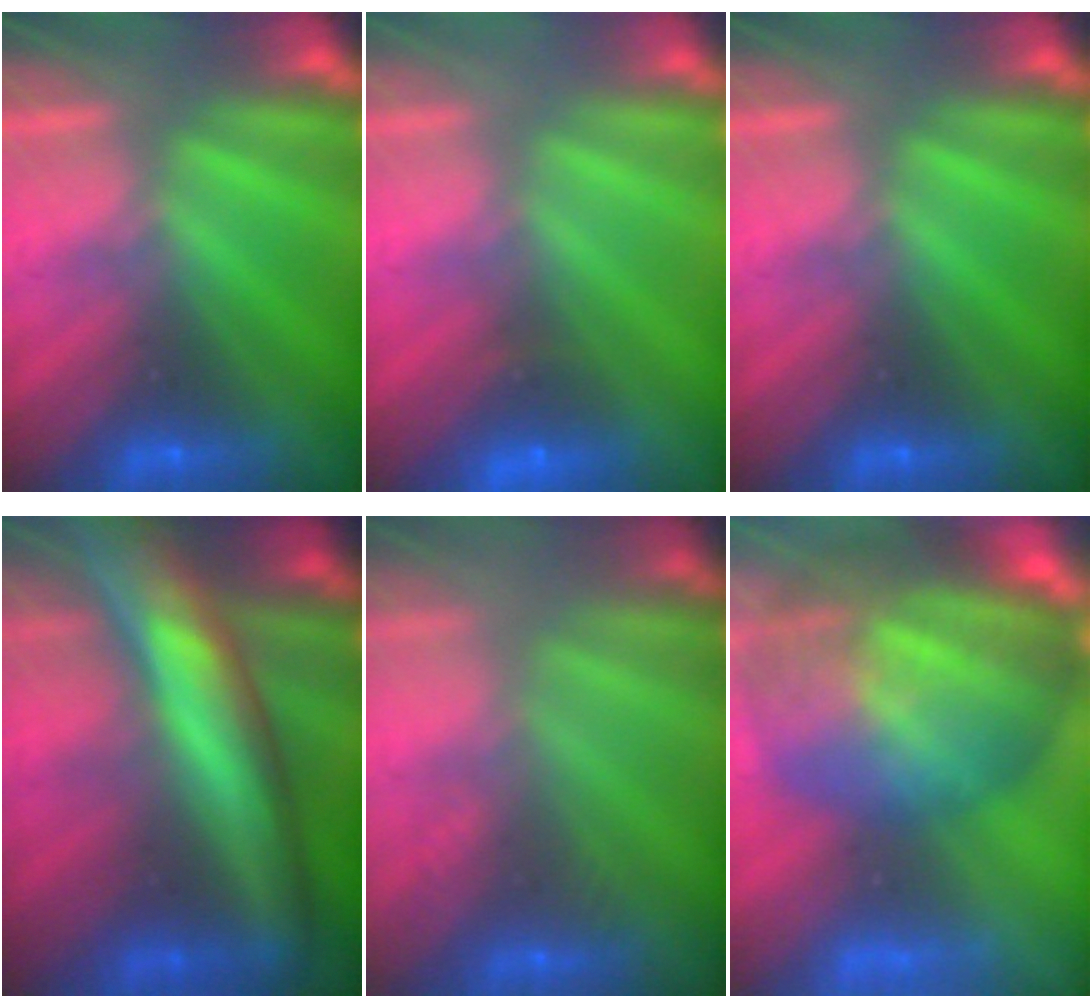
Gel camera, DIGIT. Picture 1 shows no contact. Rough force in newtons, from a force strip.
{"total": 2.4}
{"total": 0.0}
{"total": 9.3}
{"total": 2.4}
{"total": 11.3}